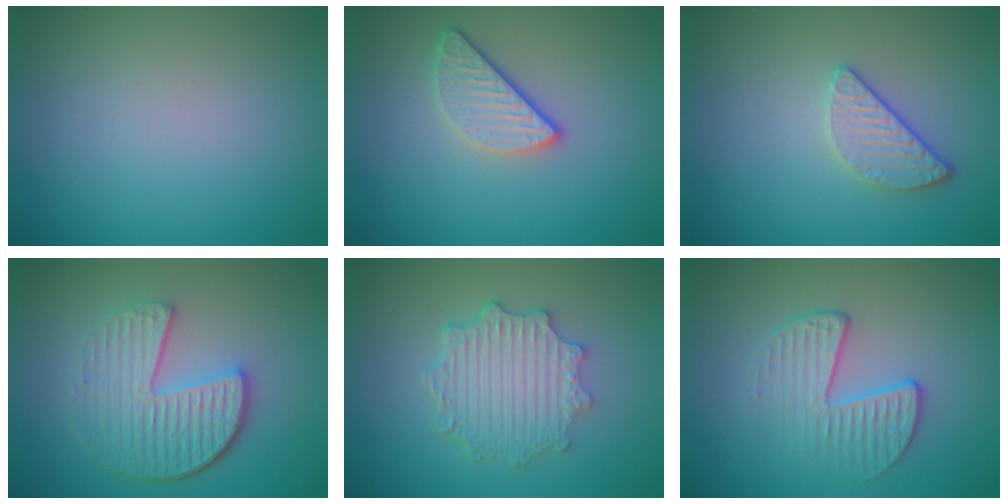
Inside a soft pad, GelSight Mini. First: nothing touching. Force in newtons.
{"total": 2.9, "press": 2.3, "slide": 1.7}
{"total": 2.4, "press": 2.2, "slide": 0.9}
{"total": 5.6, "press": 4.2, "slide": 3.8}
{"total": 4.6, "press": 3.8, "slide": 2.7}
{"total": 2.8, "press": 2.0, "slide": 1.9}